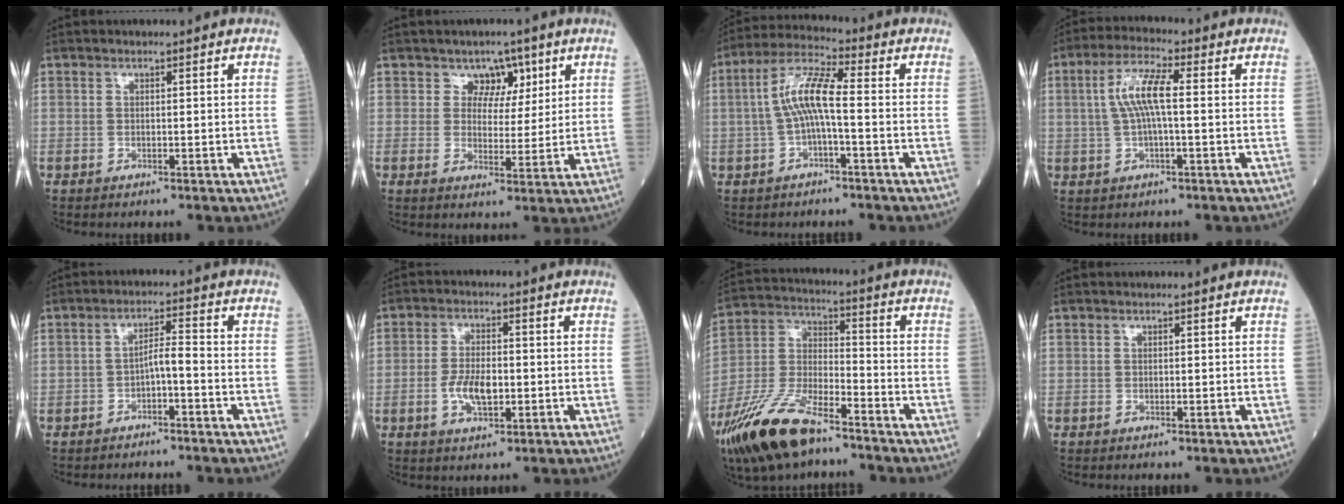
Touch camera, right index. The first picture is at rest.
{"total": 4.5, "force": [2.6, 3.4, 1.5], "torque": [-0.007, 0.004, 0.038]}
{"total": 7.7, "force": [-0.5, 1.2, 7.6], "torque": [-0.155, 0.021, -0.015]}
{"total": 7.0, "force": [0.7, 1.3, 6.8], "torque": [-0.144, 0.015, 0.011]}
{"total": 3.0, "force": [-1.5, 0.4, 2.6], "torque": [-0.044, 0.011, -0.025]}
{"total": 5.7, "force": [-1.3, 2.3, 5.0], "torque": [-0.102, 0.000, -0.021]}
{"total": 17.1, "force": [-12.0, 5.3, 11.0], "torque": [-0.241, -0.019, -0.225]}
{"total": 0.0}